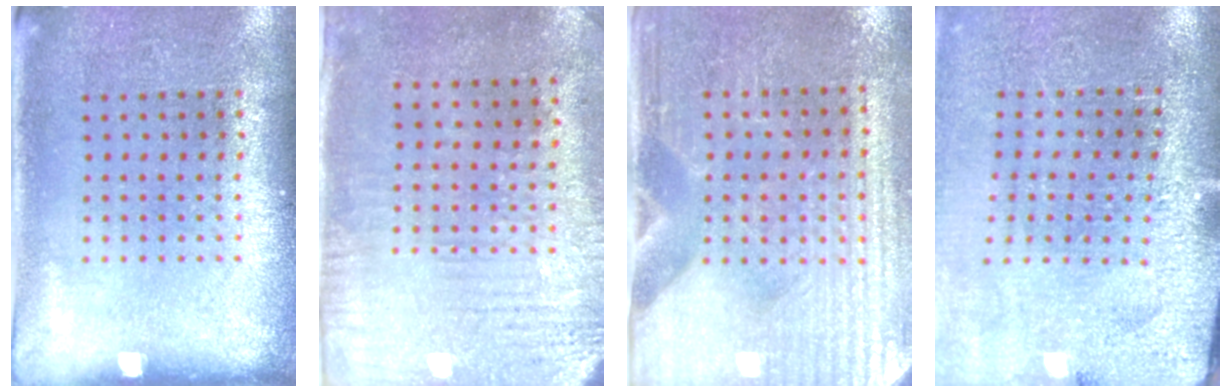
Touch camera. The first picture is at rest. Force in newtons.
{"total": 3.0, "press": 2.4, "slide": 1.8}
{"total": 3.6, "press": 3.4, "slide": 1.2}
{"total": 3.1, "press": 3.0, "slide": 0.7}